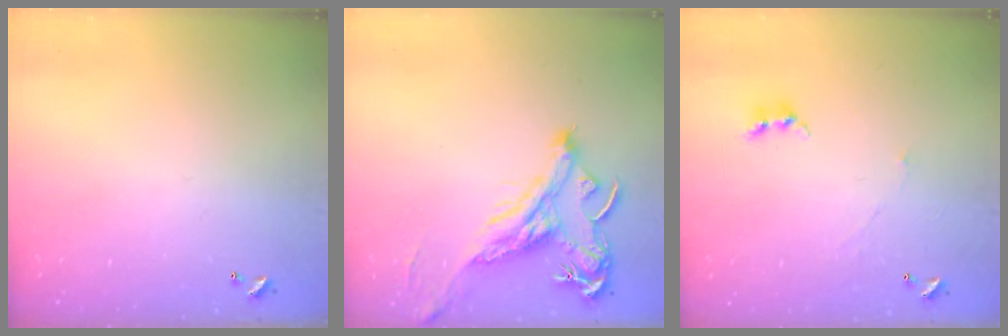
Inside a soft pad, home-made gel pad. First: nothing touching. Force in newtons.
{"total": 1.4, "press": 0.8, "slide": 1.1}
{"total": 1.5, "press": 1.4, "slide": 0.2}